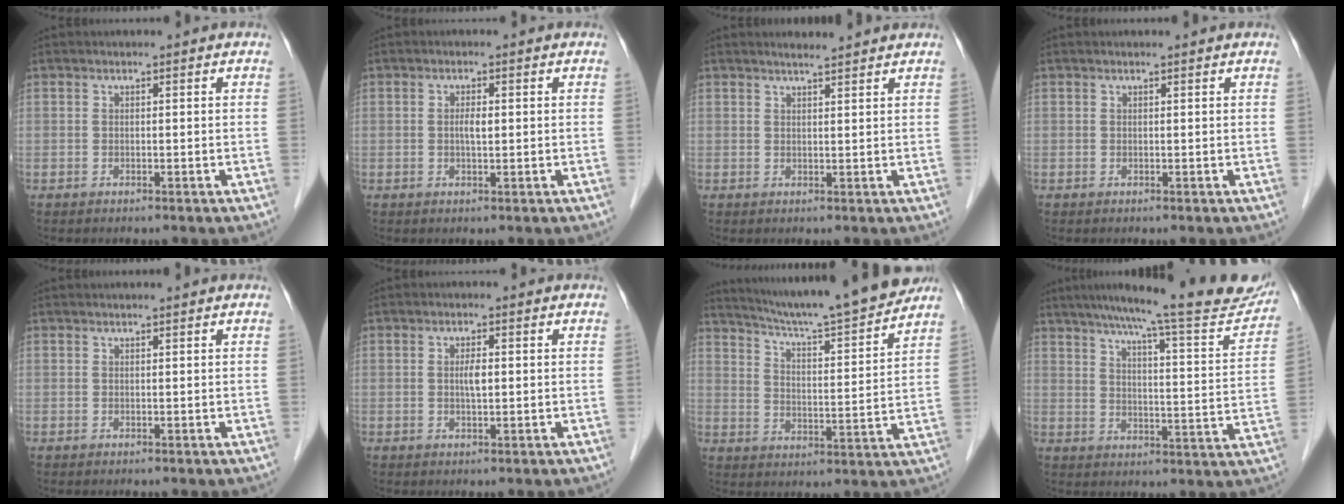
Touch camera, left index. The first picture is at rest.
{"total": 1.8, "force": [0.1, 0.5, 1.7], "torque": [-0.034, 0.002, 0.002]}
{"total": 3.8, "force": [3.5, 0.0, 1.4], "torque": [-0.024, 0.013, 0.047]}
{"total": 0.6, "force": [0.5, 0.0, 0.2], "torque": [-0.010, 0.006, 0.007]}
{"total": 1.1, "force": [1.1, -0.1, 0.3], "torque": [-0.007, 0.011, 0.017]}
{"total": 2.1, "force": [0.1, 0.5, 2.0], "torque": [-0.038, 0.001, 0.003]}
{"total": 18.0, "force": [16.4, -0.5, 7.5], "torque": [-0.121, -0.018, 0.239]}
{"total": 20.9, "force": [18.6, 1.7, 9.5], "torque": [-0.133, -0.032, 0.234]}